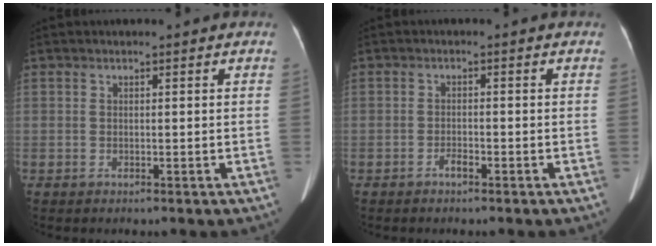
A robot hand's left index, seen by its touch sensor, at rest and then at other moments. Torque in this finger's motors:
{"motor_torque": [-0.05, 0.00, 0.01, 0.00]}